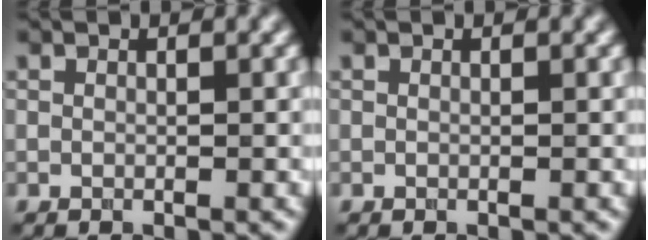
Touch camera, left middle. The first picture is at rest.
{"total": 0.0}